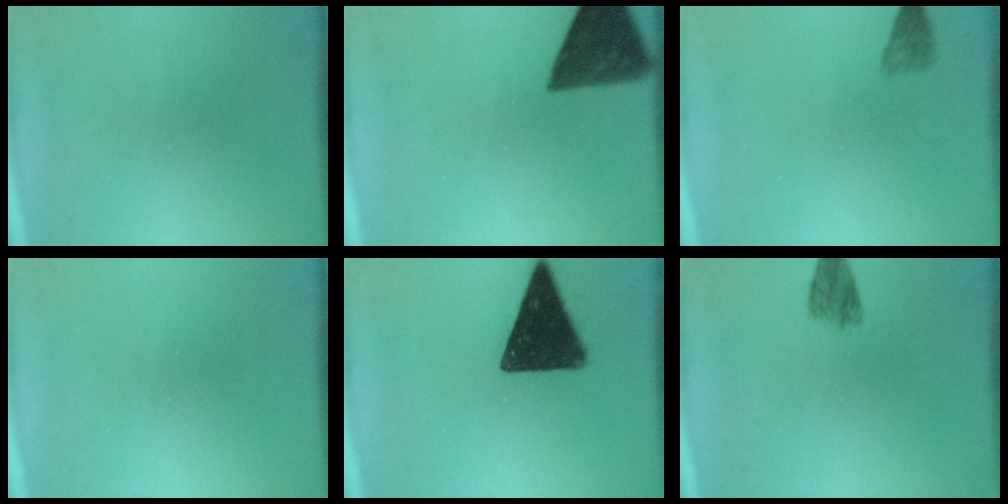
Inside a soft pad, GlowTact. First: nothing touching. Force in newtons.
{"total": 10.4}
{"total": 2.4}
{"total": 0.0}
{"total": 15.6}
{"total": 2.1}